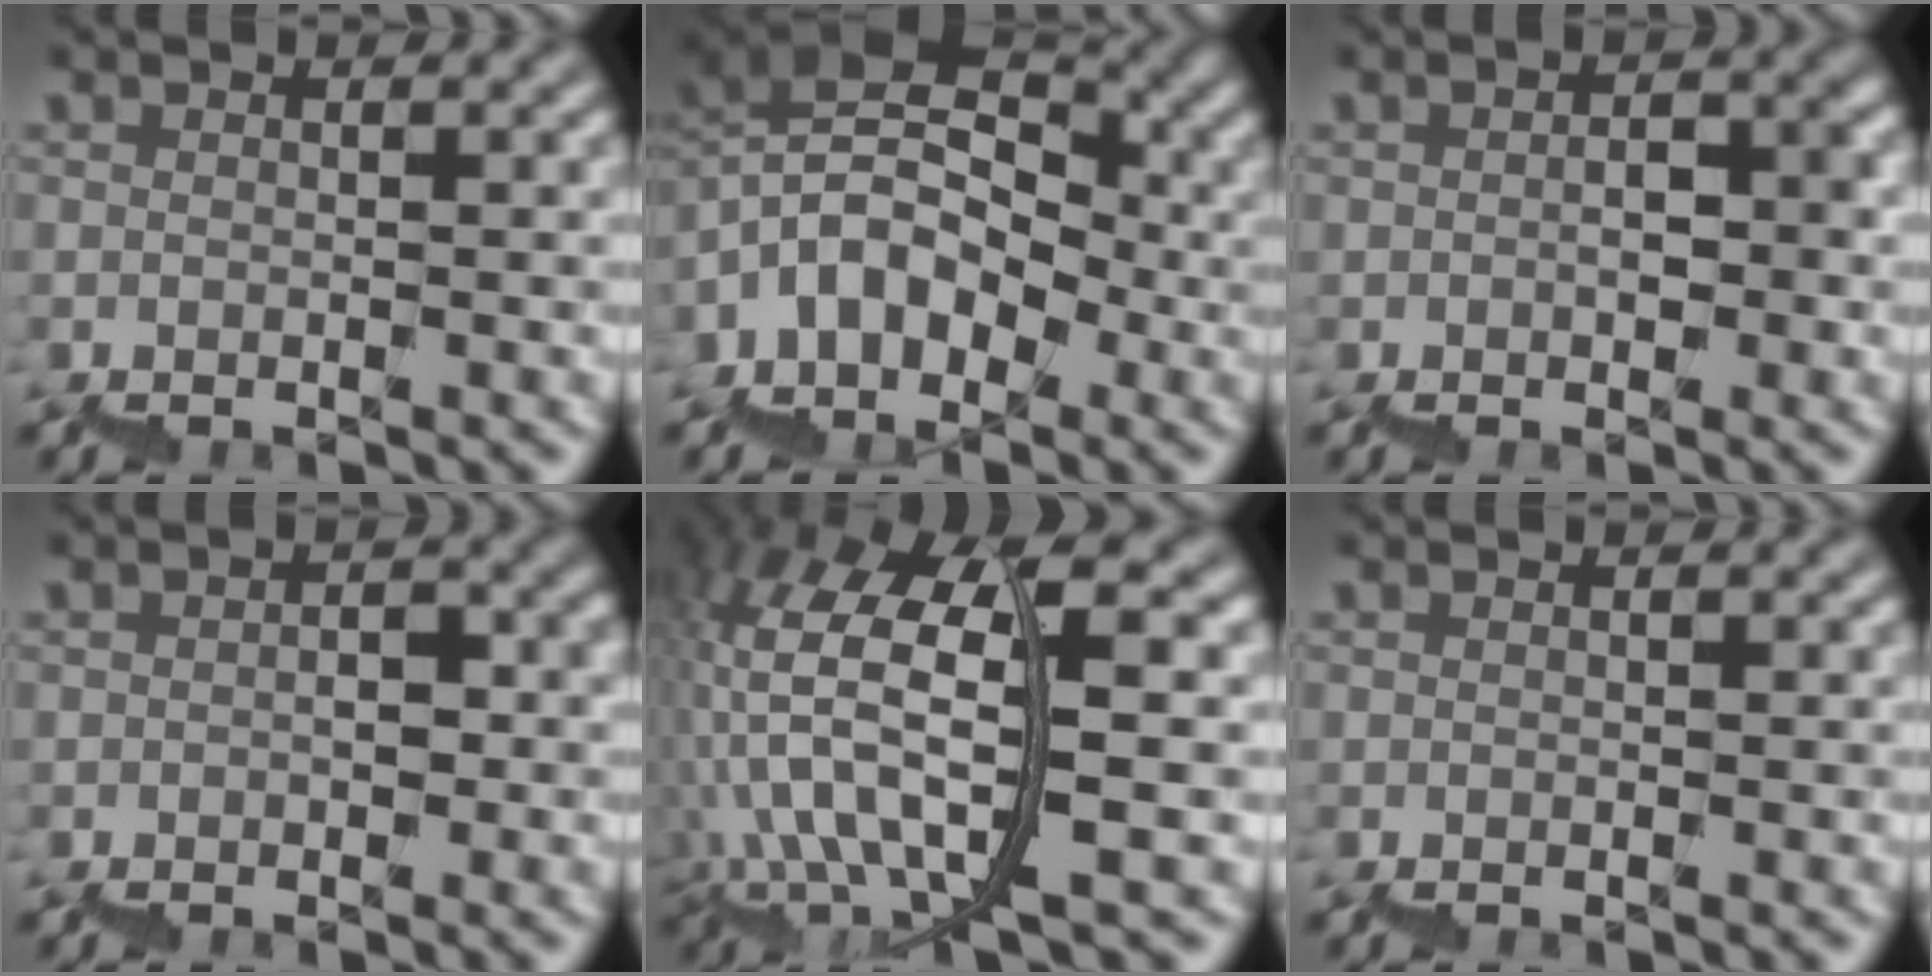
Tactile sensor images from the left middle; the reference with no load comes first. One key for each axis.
{"total": 7.3, "fx": 1.6, "fy": 5.1, "fz": 5.0, "tx": -0.071, "ty": 0.026, "tz": 0.015}
{"total": 1.5, "fx": -0.1, "fy": 0.9, "fz": 1.2, "tx": -0.013, "ty": 0.009, "tz": 0.001}
{"total": 0.9, "fx": -0.1, "fy": 0.6, "fz": 0.7, "tx": -0.008, "ty": 0.006, "tz": 0.001}
{"total": 11.8, "fx": 1.5, "fy": 4.1, "fz": 11.0, "tx": -0.213, "ty": 0.020, "tz": 0.035}
{"total": 0.0}